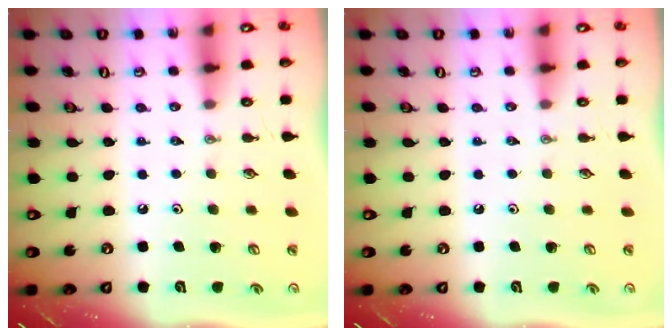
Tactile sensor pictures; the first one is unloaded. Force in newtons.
{"total": 0.0}